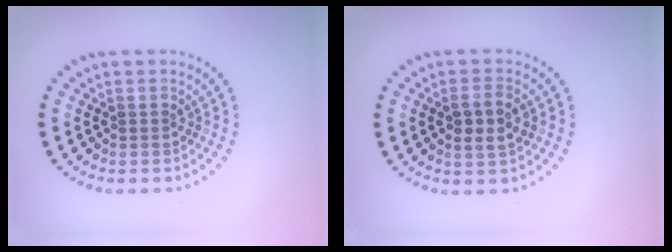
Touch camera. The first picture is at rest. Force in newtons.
{"total": 2.6, "press": 2.5, "slide": 0.3}